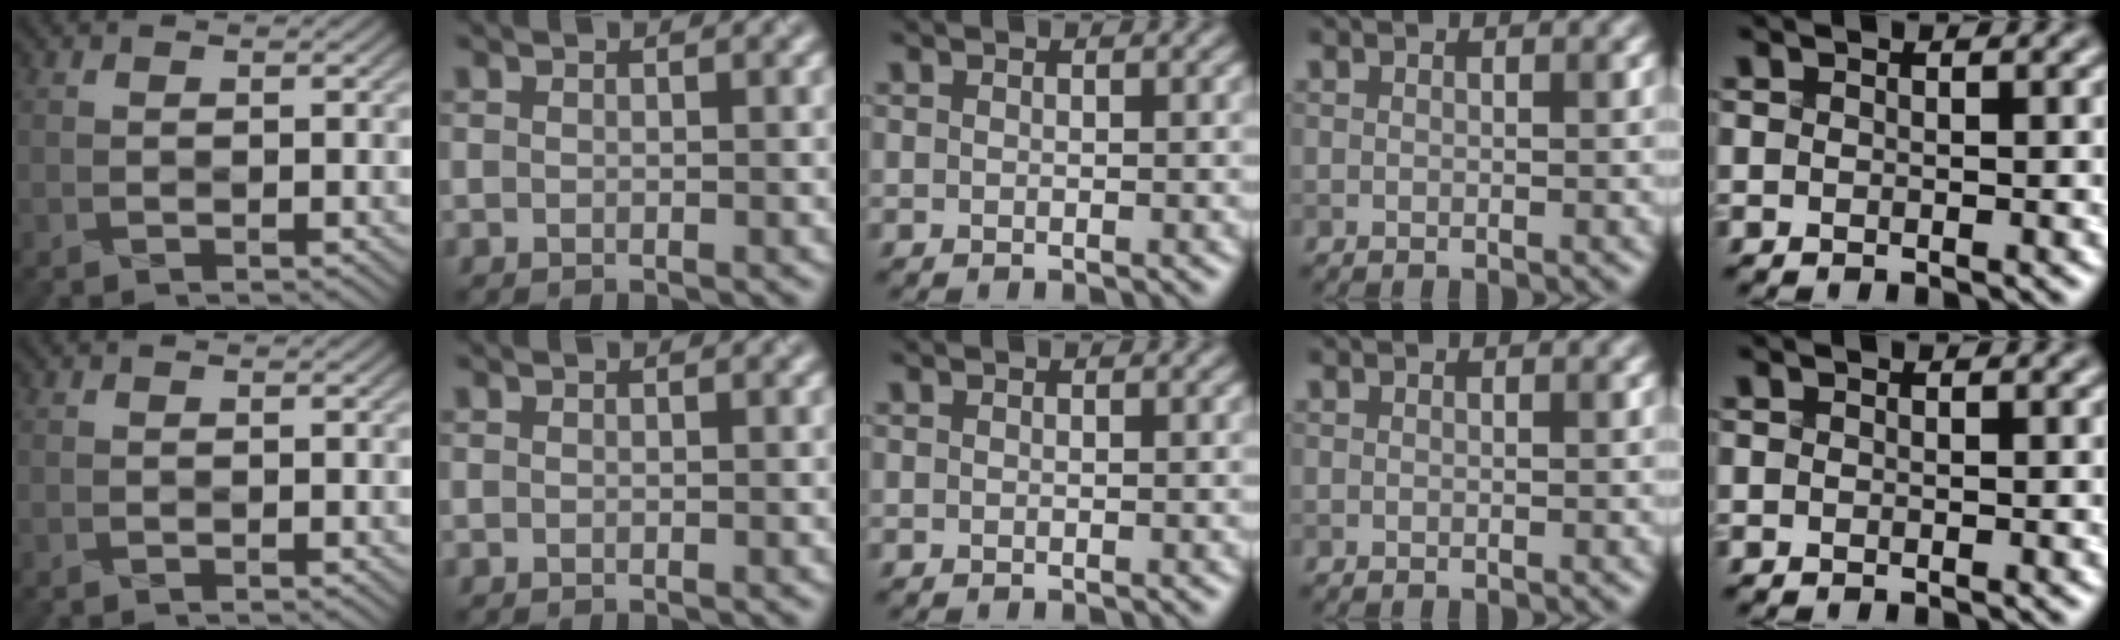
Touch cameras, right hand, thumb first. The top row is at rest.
{}